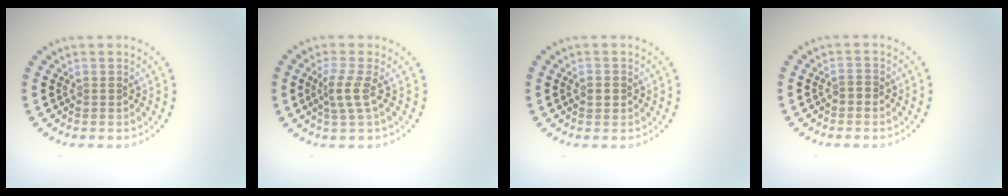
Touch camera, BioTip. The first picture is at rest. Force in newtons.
{"total": 2.2, "press": 1.6, "slide": 1.6}
{"total": 1.2, "press": 1.1, "slide": 0.2}
{"total": 0.8, "press": 0.8, "slide": 0.2}